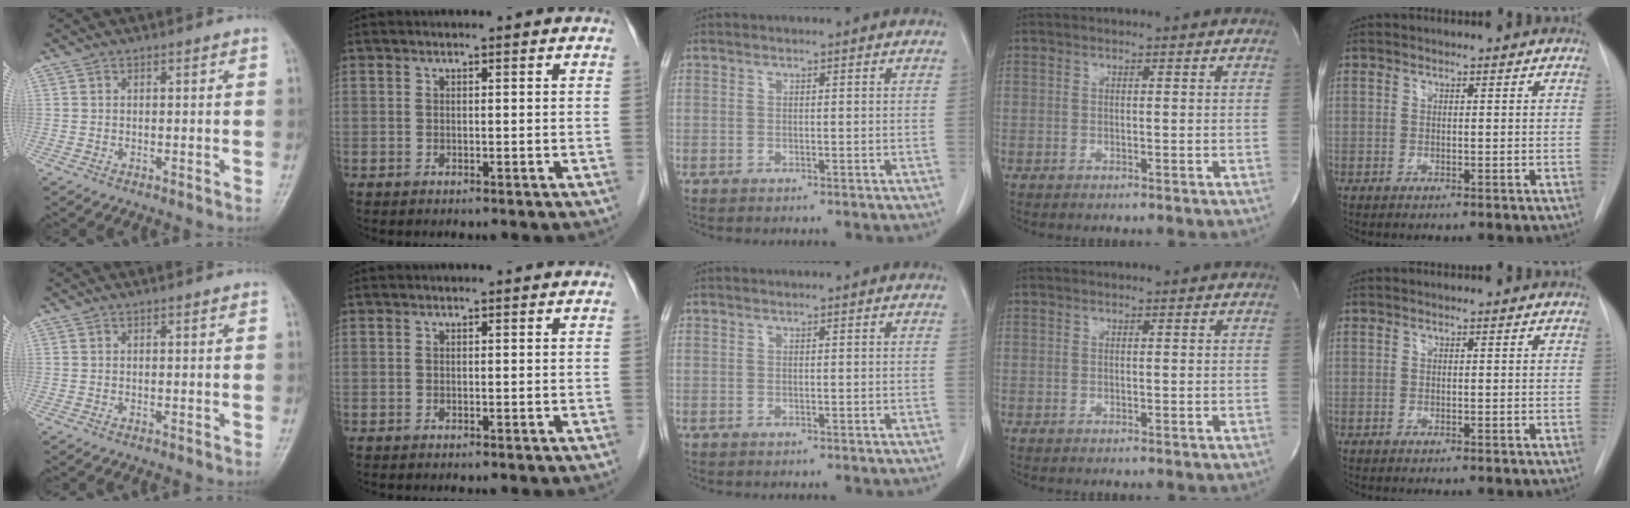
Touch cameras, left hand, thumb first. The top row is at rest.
{}